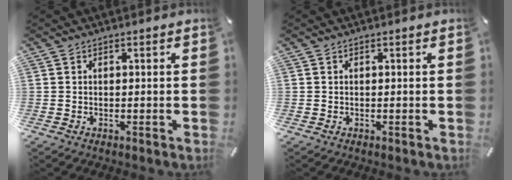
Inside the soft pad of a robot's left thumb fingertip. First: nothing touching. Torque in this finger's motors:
{"motor_torque": [-0.02, 0.01, -0.06, 0.03, 0.00]}